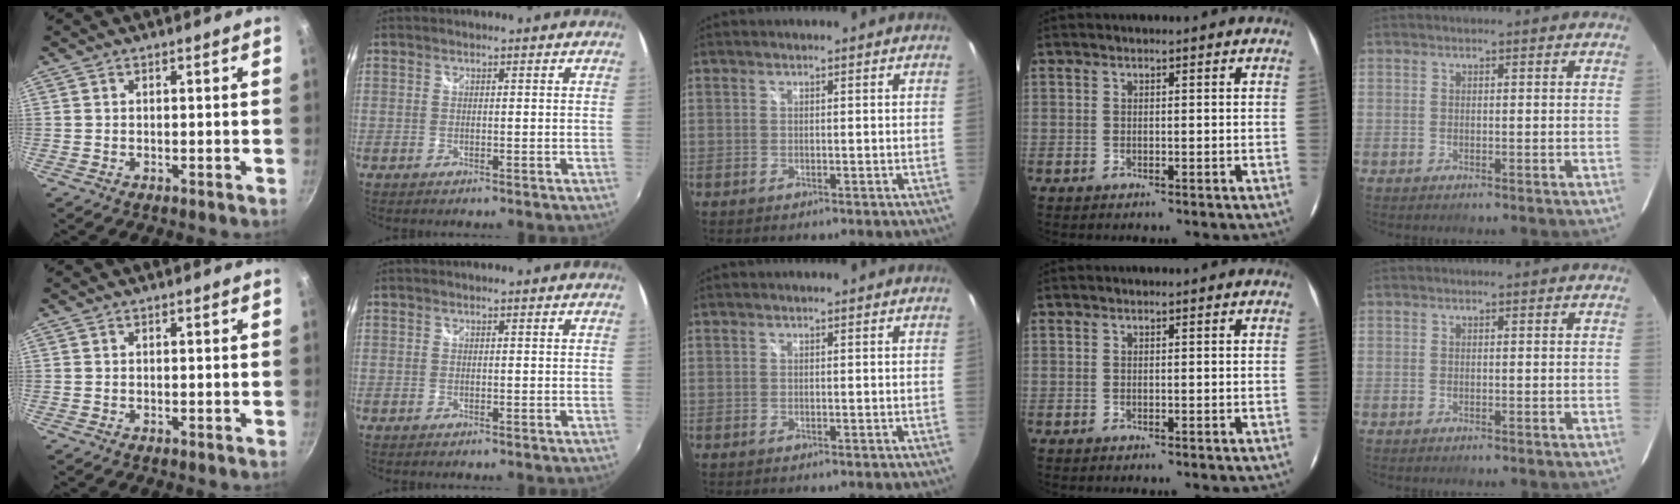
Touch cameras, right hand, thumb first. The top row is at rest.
{}